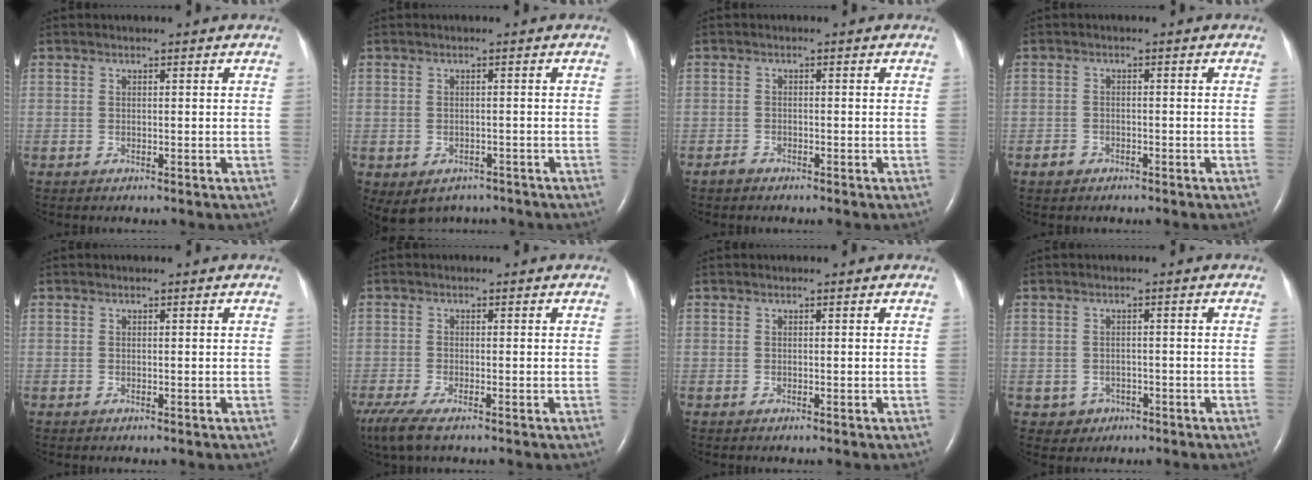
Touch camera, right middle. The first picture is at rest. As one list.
[{"total": 6.4, "force": [-4.4, 4.4, 1.6], "torque": [-0.031, 0.009, -0.053]}, {"total": 1.2, "force": [-1.0, 0.6, 0.2], "torque": [-0.010, 0.001, -0.021]}, {"total": 1.7, "force": [-1.2, 1.2, 0.3], "torque": [-0.011, 0.004, -0.020]}, {"total": 0.0}, {"total": 6.0, "force": [-4.2, 1.4, 4.1], "torque": [-0.087, -0.020, -0.075]}, {"total": 0.0}, {"total": 2.5, "force": [-1.1, 2.2, 0.2], "torque": [-0.002, 0.010, -0.008]}]